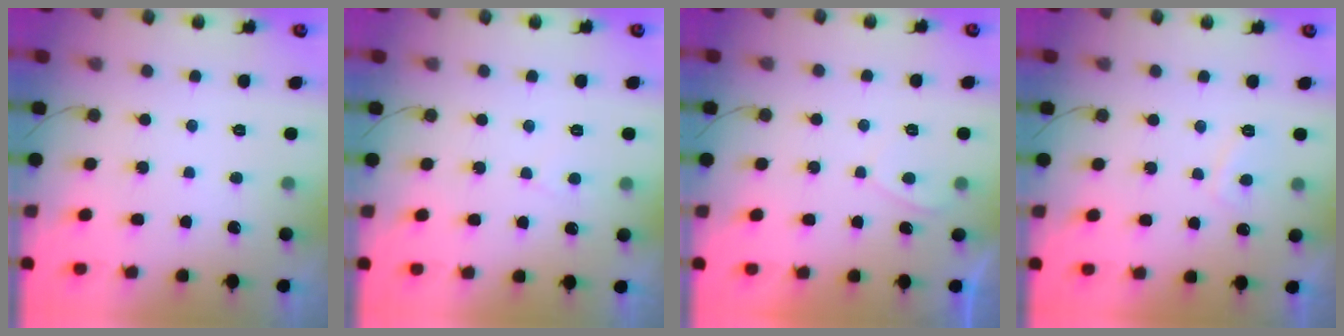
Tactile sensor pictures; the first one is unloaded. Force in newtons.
{"total": 2.7, "press": 2.7, "slide": 0.3}
{"total": 1.2, "press": 1.1, "slide": 0.5}
{"total": 3.0, "press": 3.0, "slide": 0.4}